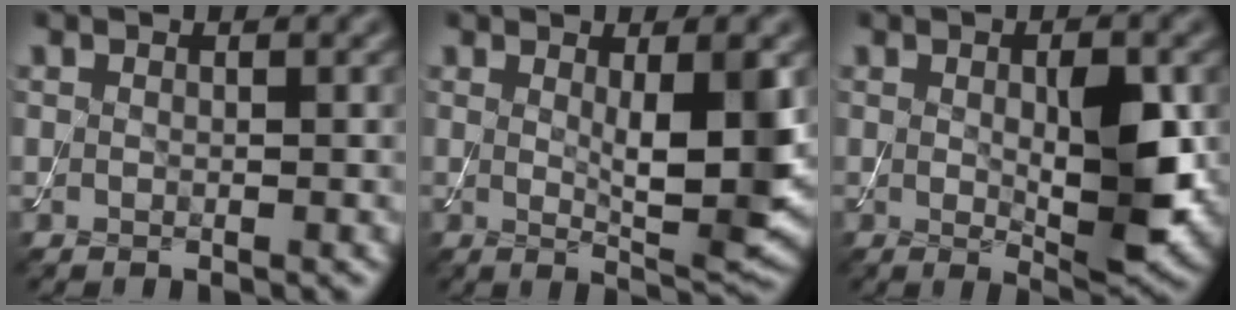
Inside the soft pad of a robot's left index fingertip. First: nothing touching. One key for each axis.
{"total": 5.8, "fx": 0.7, "fy": 1.2, "fz": 5.6, "tx": -0.084, "ty": -0.016, "tz": 0.018}
{"total": 5.7, "fx": 0.1, "fy": 1.8, "fz": 5.4, "tx": -0.091, "ty": -0.006, "tz": 0.007}